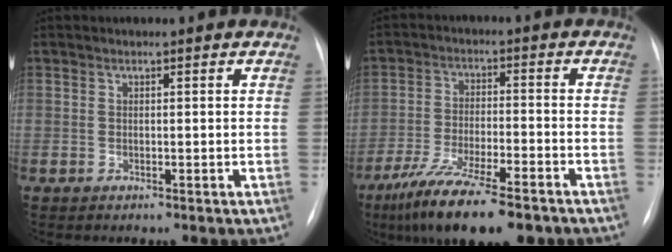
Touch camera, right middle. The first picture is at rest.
{"total": 14.7, "force": [-10.6, 3.2, 9.8], "torque": [-0.174, -0.033, -0.175]}